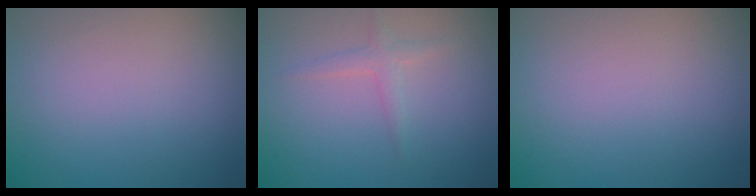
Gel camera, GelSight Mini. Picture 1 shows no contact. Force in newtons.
{"total": 1.3, "press": 1.3, "slide": 0.0}
{"total": 0.0}